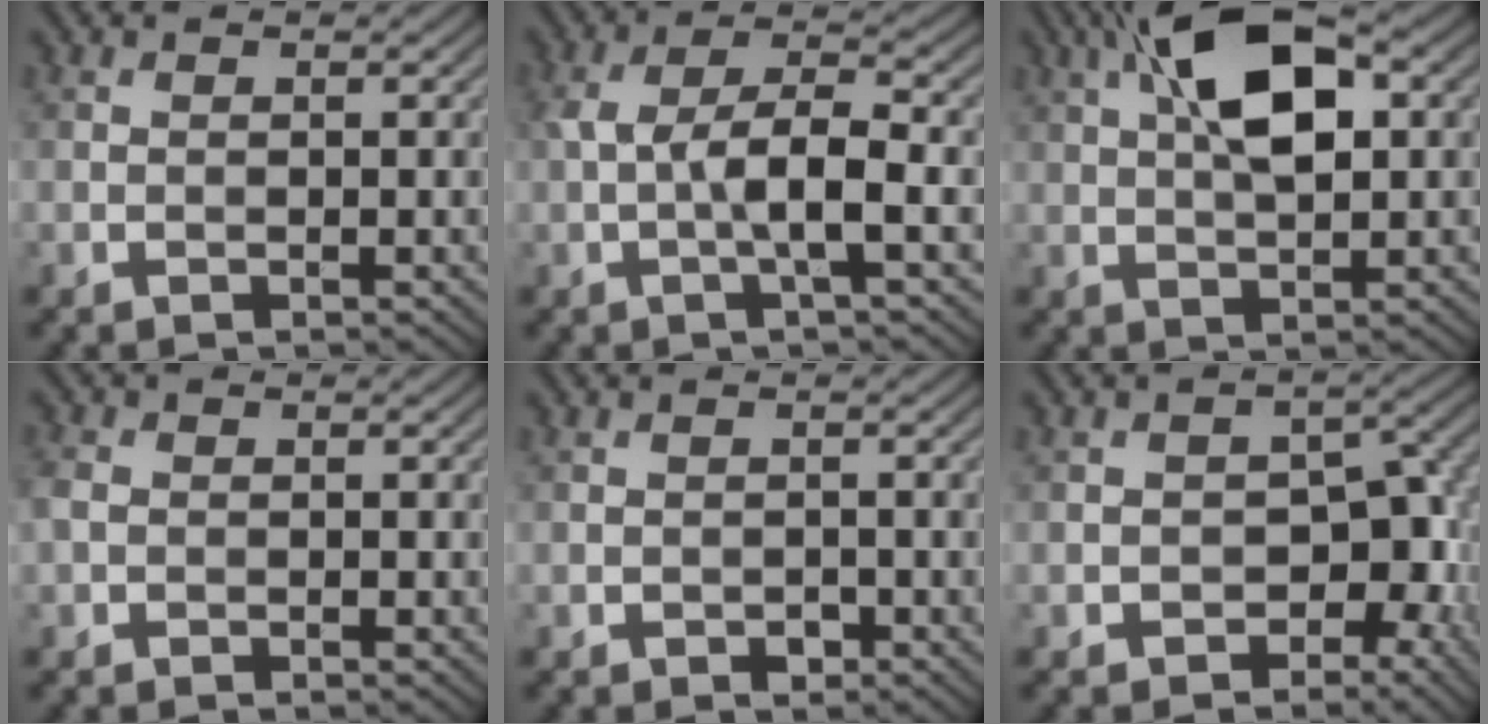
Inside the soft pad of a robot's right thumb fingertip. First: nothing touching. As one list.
[{"total": 5.8, "force": [-1.2, 1.5, 5.5], "torque": [-0.107, 0.011, -0.028]}, {"total": 11.0, "force": [3.5, 4.6, 9.4], "torque": [-0.171, 0.020, 0.050]}, {"total": 2.1, "force": [-0.4, 1.8, 1.1], "torque": [-0.033, 0.001, -0.015]}, {"total": 1.2, "force": [-0.6, 0.8, 0.6], "torque": [-0.009, -0.002, -0.012]}, {"total": 6.9, "force": [-2.6, 4.9, 4.2], "torque": [-0.053, -0.001, -0.038]}]